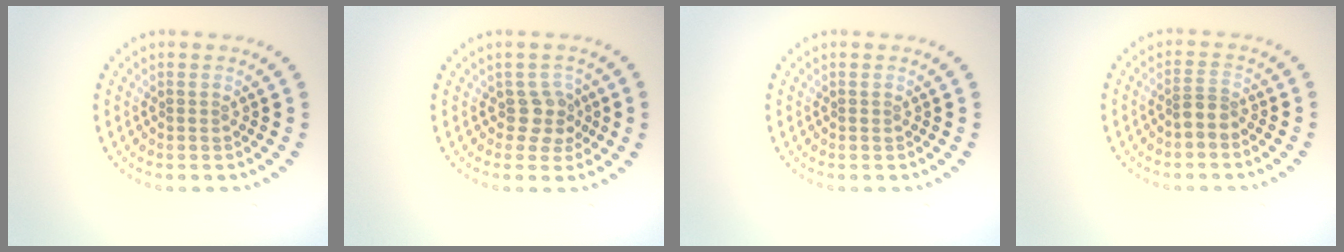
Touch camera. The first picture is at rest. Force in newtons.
{"total": 2.1, "press": 1.7, "slide": 1.2}
{"total": 0.0}
{"total": 1.8, "press": 1.2, "slide": 1.3}